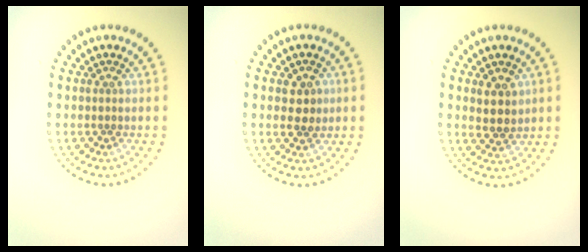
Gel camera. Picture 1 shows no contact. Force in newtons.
{"total": 2.2, "press": 2.2, "slide": 0.3}
{"total": 2.4, "press": 2.2, "slide": 1.0}